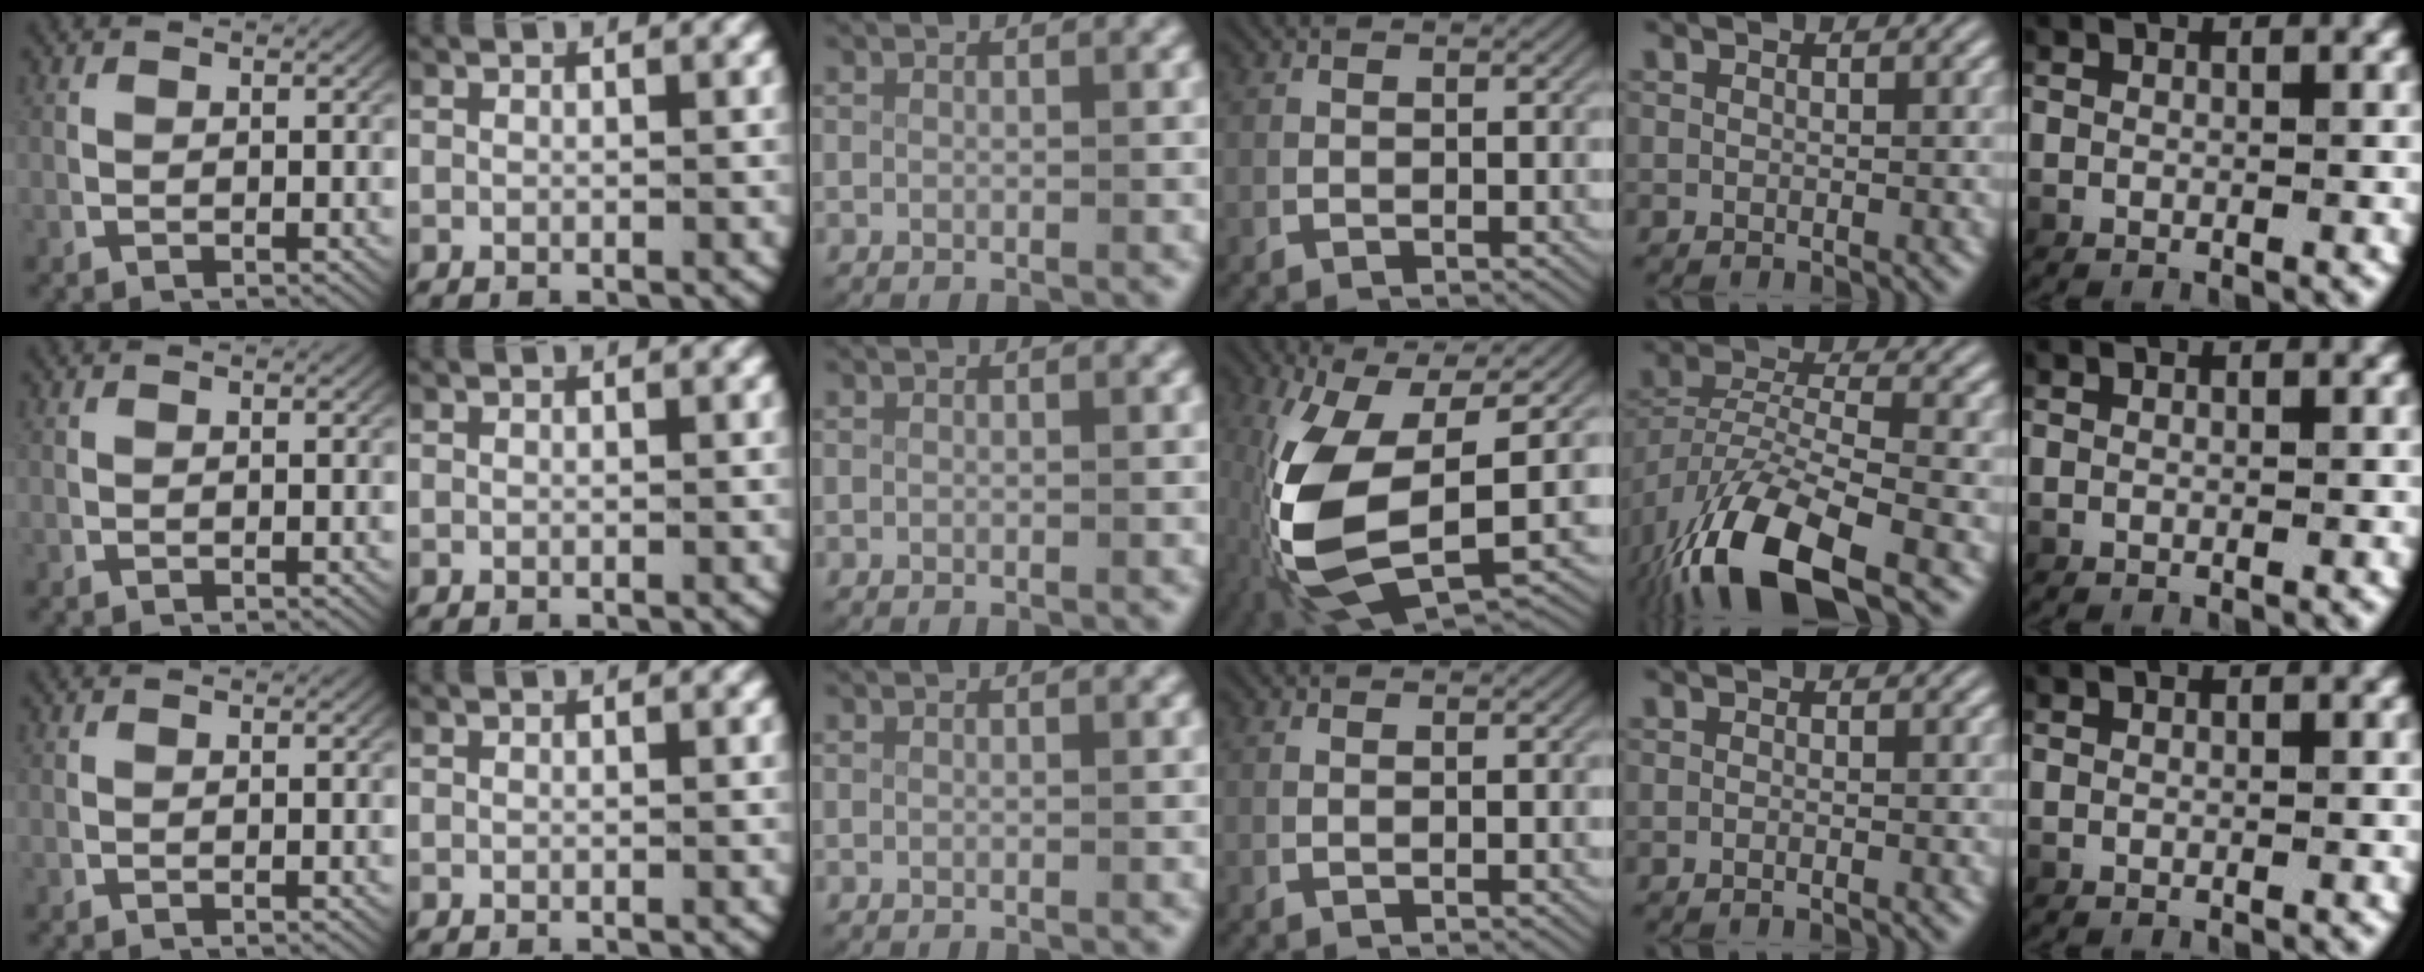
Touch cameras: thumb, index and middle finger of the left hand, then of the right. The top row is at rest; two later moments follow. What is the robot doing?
{"motion": "lift_and_place", "object": "scissors"}